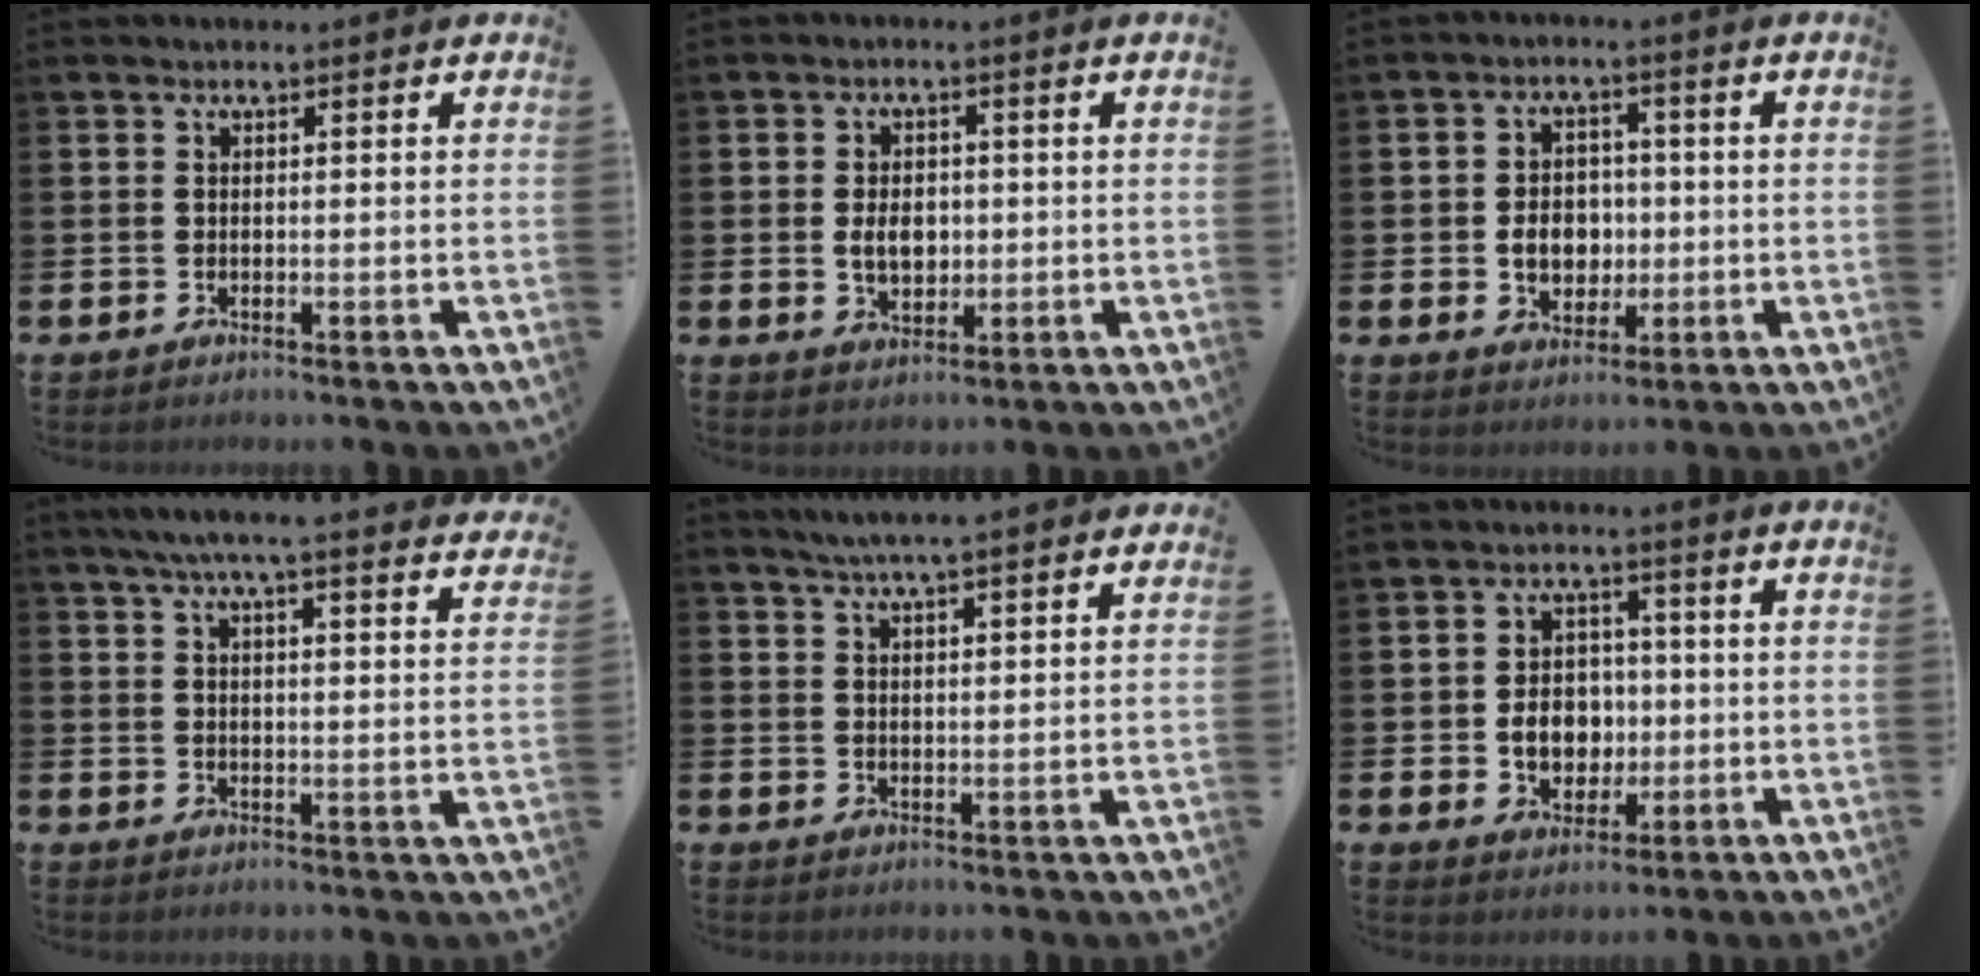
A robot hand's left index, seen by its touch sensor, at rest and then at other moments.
{"total": 4.0, "force": [0.1, 2.9, 2.8], "torque": [-0.037, 0.004, -0.006]}
{"total": 5.1, "force": [-0.4, 4.3, 2.8], "torque": [-0.034, 0.002, -0.018]}
{"total": 6.4, "force": [6.0, 0.1, 2.4], "torque": [-0.056, -0.035, 0.101]}
{"total": 5.2, "force": [4.9, -0.1, 1.6], "torque": [-0.042, -0.017, 0.088]}
{"total": 5.8, "force": [-0.4, 4.9, 3.0], "torque": [-0.041, 0.004, -0.016]}